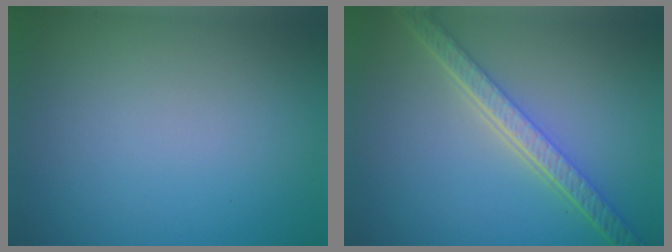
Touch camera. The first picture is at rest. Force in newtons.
{"total": 5.6, "press": 4.2, "slide": 3.7}